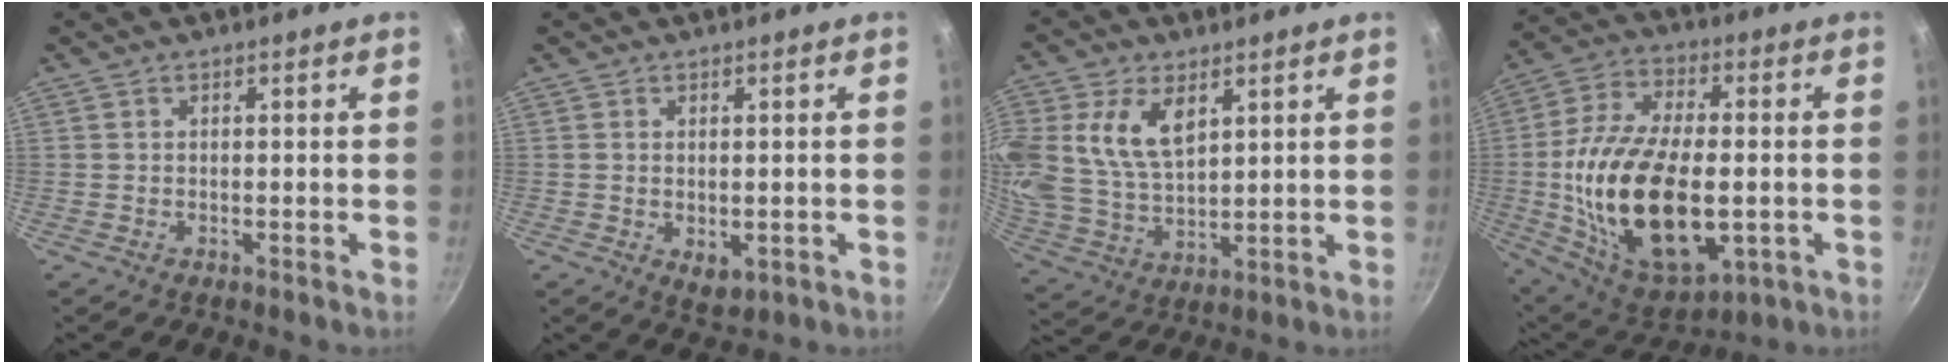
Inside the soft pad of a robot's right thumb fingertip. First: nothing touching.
{"total": 3.9, "force": [-0.6, 2.3, 3.0], "torque": [-0.045, -0.014, -0.005]}
{"total": 14.7, "force": [5.2, 9.3, 10.1], "torque": [-0.201, -0.023, 0.108]}
{"total": 26.5, "force": [-3.1, 14.3, 22.1], "torque": [-0.409, 0.010, -0.041]}